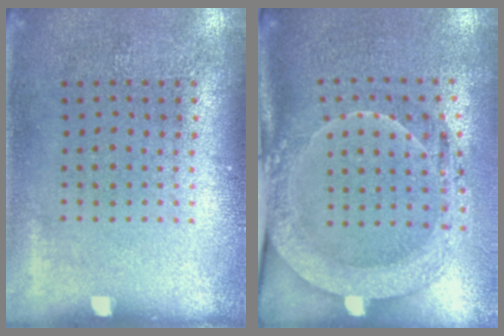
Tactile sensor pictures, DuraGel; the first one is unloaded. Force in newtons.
{"total": 2.0, "press": 2.0, "slide": 0.3}